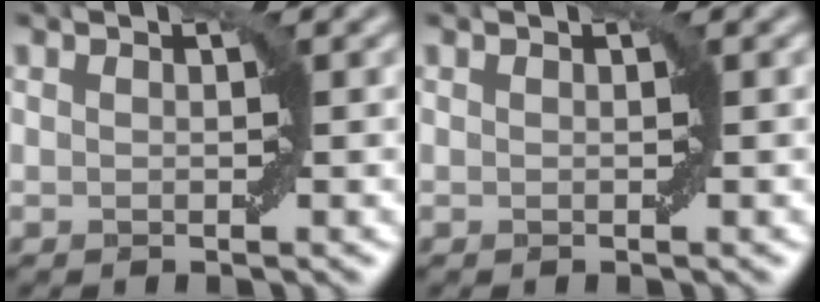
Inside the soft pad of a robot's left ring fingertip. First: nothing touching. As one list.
[{"total": 0.0}]